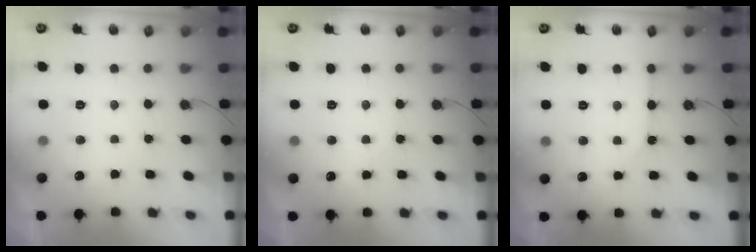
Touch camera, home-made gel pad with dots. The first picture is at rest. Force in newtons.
{"total": 5.6, "press": 5.5, "slide": 0.9}
{"total": 3.0, "press": 3.0, "slide": 0.4}